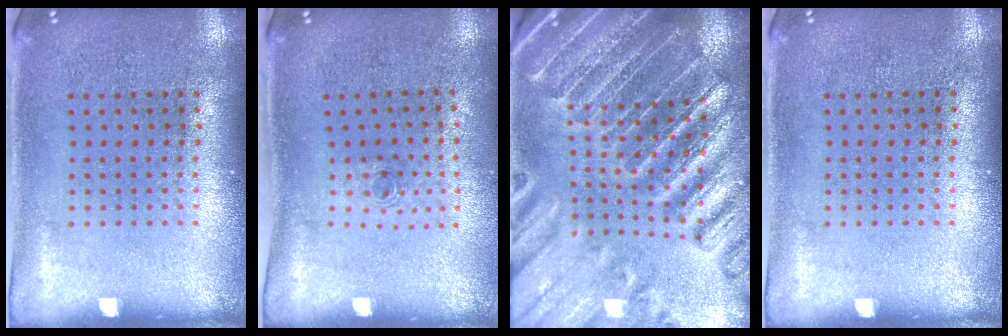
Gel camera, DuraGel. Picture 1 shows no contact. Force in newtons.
{"total": 0.7, "press": 0.3, "slide": 0.6}
{"total": 3.2, "press": 3.1, "slide": 0.5}
{"total": 0.0}